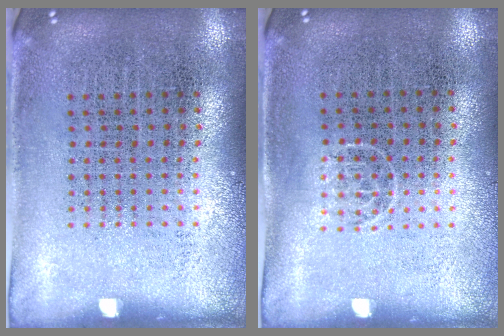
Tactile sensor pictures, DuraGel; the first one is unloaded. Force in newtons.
{"total": 0.6, "press": 0.4, "slide": 0.4}